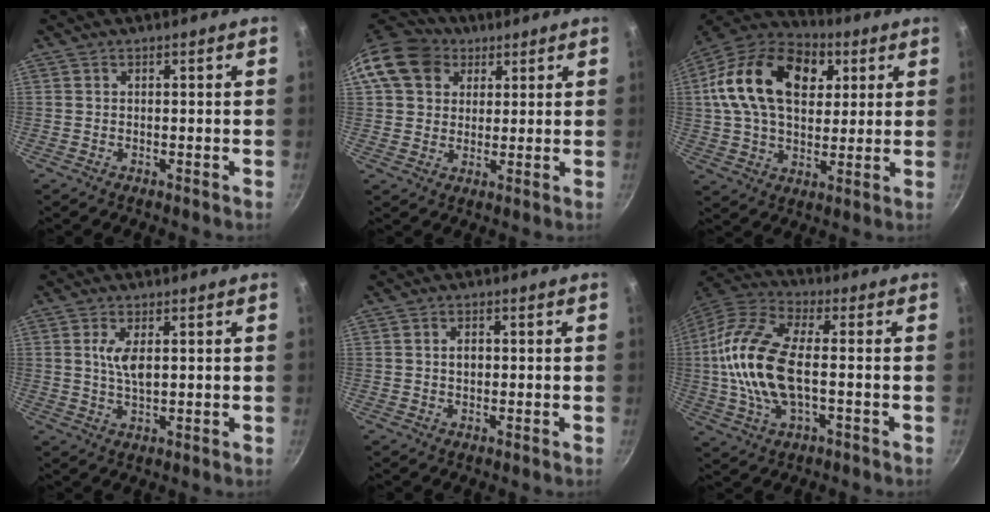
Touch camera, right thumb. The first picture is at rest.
{"total": 12.9, "force": [4.9, 10.4, 5.9], "torque": [-0.095, 0.015, 0.077]}
{"total": 23.4, "force": [6.6, 15.3, 16.4], "torque": [-0.270, 0.009, 0.099]}
{"total": 4.9, "force": [1.1, 2.0, 4.3], "torque": [-0.080, -0.005, 0.022]}
{"total": 2.1, "force": [0.1, 1.4, 1.5], "torque": [-0.017, 0.005, 0.003]}
{"total": 17.9, "force": [-1.1, 8.6, 15.6], "torque": [-0.317, 0.027, -0.037]}